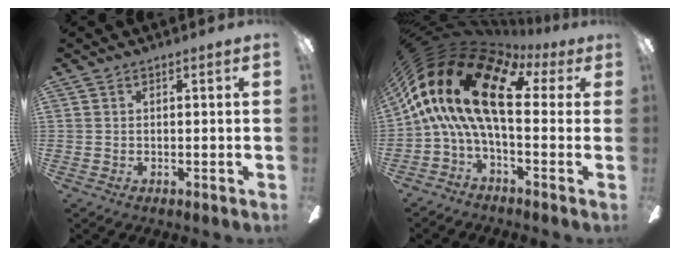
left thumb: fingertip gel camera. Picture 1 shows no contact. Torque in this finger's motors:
{"motor_torque": [-0.02, 2.52, 2.77, 0.00, 1.05]}